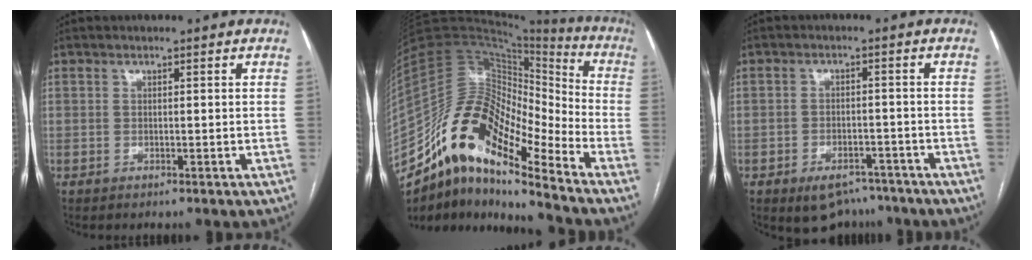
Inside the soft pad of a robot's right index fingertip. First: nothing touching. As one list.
[{"total": 17.9, "force": [-12.2, 5.2, 12.0], "torque": [-0.215, 0.059, -0.214]}, {"total": 6.9, "force": [-5.0, 3.9, 2.6], "torque": [-0.031, 0.006, -0.066]}]